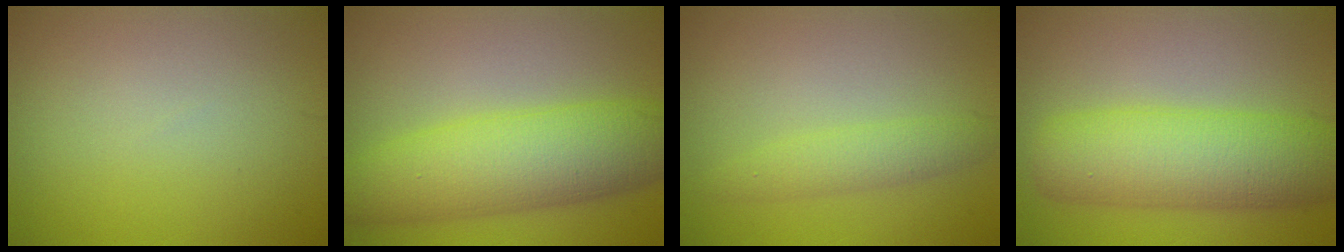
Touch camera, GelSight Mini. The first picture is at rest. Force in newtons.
{"total": 8.6, "press": 8.6, "slide": 0.2}
{"total": 2.3, "press": 2.3, "slide": 0.1}
{"total": 8.4, "press": 8.4, "slide": 0.2}